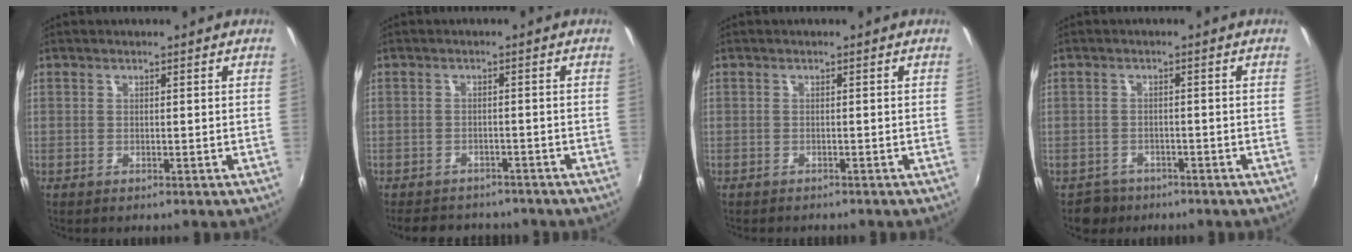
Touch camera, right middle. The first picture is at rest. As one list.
[{"total": 8.8, "force": [-7.5, 3.8, 2.6], "torque": [-0.066, -0.005, -0.108]}, {"total": 1.5, "force": [-1.4, 0.4, 0.3], "torque": [-0.012, -0.009, -0.021]}, {"total": 3.3, "force": [-2.4, 2.3, 0.1], "torque": [-0.013, 0.003, -0.041]}]